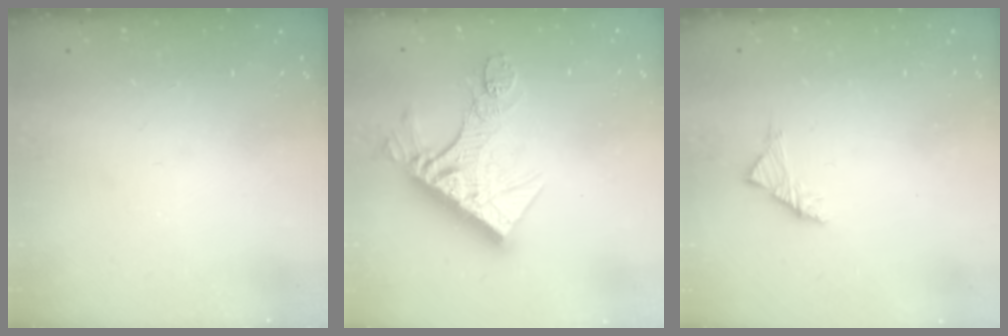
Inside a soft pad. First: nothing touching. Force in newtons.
{"total": 18.6, "press": 18.5, "slide": 2.1}
{"total": 2.8, "press": 2.6, "slide": 0.8}